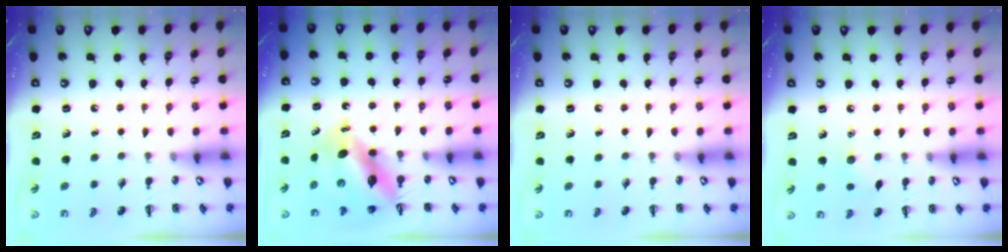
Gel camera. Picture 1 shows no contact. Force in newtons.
{"total": 10.6, "press": 10.1, "slide": 3.1}
{"total": 0.0}
{"total": 5.1, "press": 4.9, "slide": 1.5}